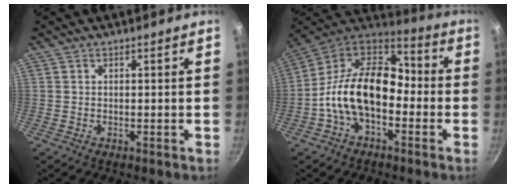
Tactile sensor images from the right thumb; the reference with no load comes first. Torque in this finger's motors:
{"motor_torque": [2.13, 2.40, 2.05, -0.70, 0.29]}